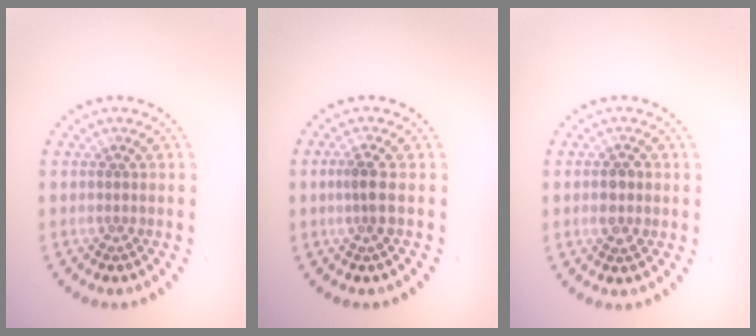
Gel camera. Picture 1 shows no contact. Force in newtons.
{"total": 1.7, "press": 1.5, "slide": 0.9}
{"total": 1.9, "press": 1.9, "slide": 0.2}